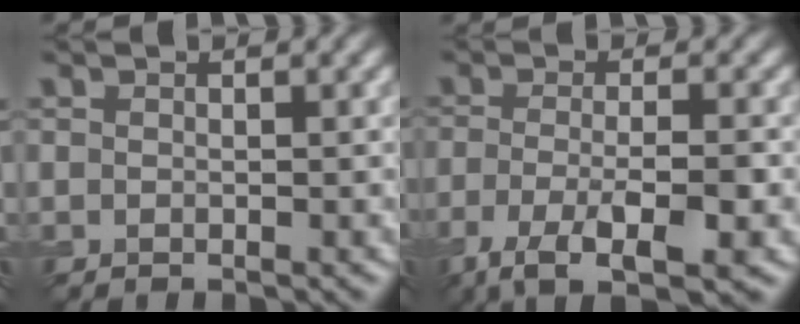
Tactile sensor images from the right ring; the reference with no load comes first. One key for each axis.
{"total": 6.8, "fx": -3.3, "fy": 2.0, "fz": 5.5, "tx": -0.104, "ty": -0.008, "tz": -0.061}